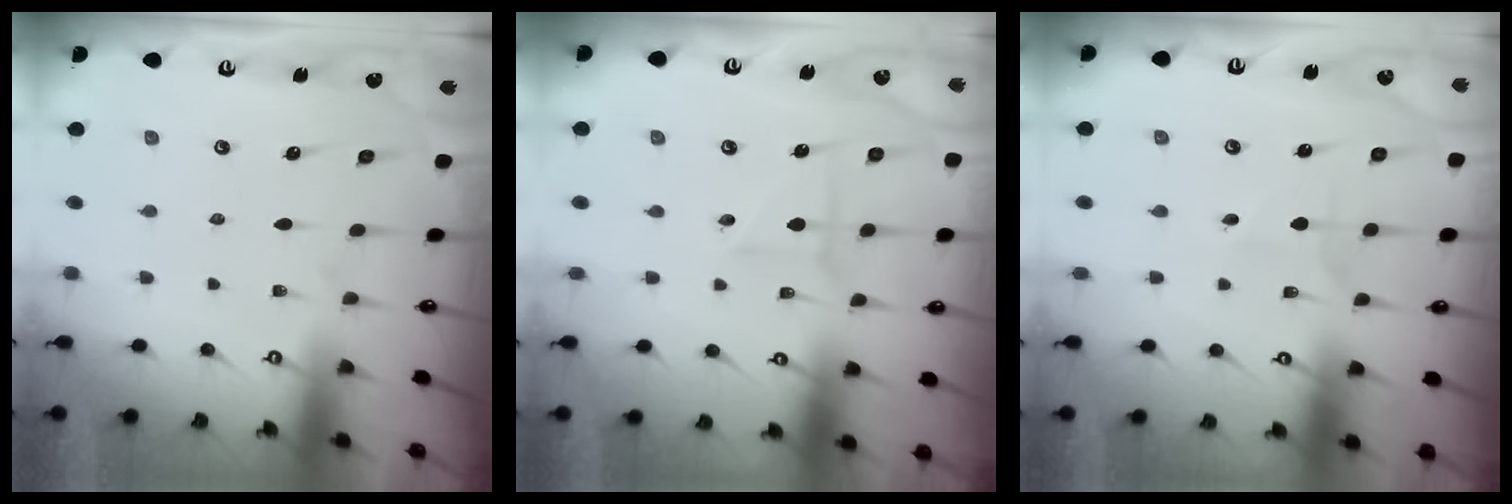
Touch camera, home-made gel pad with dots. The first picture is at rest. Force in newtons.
{"total": 3.1, "press": 3.1, "slide": 0.2}
{"total": 1.4, "press": 1.4, "slide": 0.1}